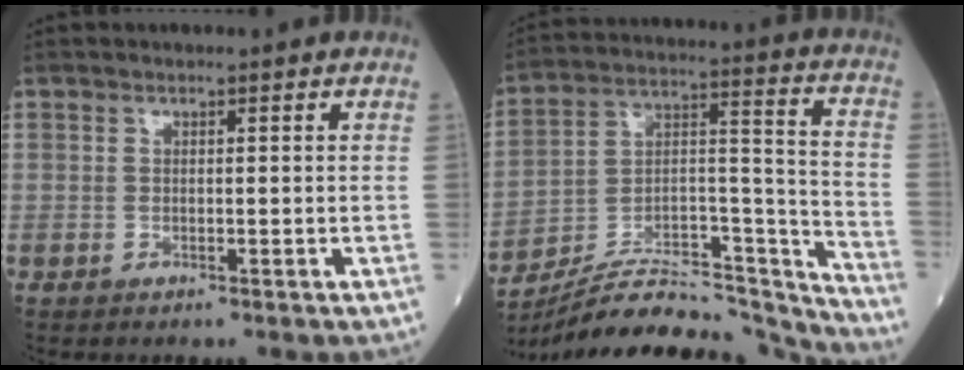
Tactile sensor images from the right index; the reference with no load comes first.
{"total": 24.6, "force": [-23.3, 2.8, 7.5], "torque": [-0.121, 0.033, -0.366]}